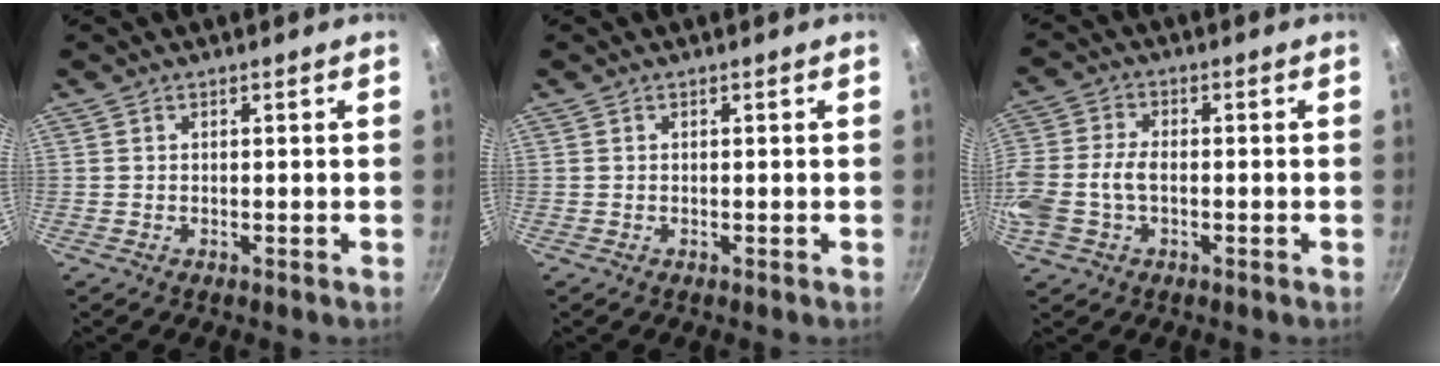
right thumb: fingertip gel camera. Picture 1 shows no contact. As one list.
[{"total": 0.0}, {"total": 9.7, "force": [-2.0, 6.2, 7.2], "torque": [-0.164, 0.018, -0.049]}]